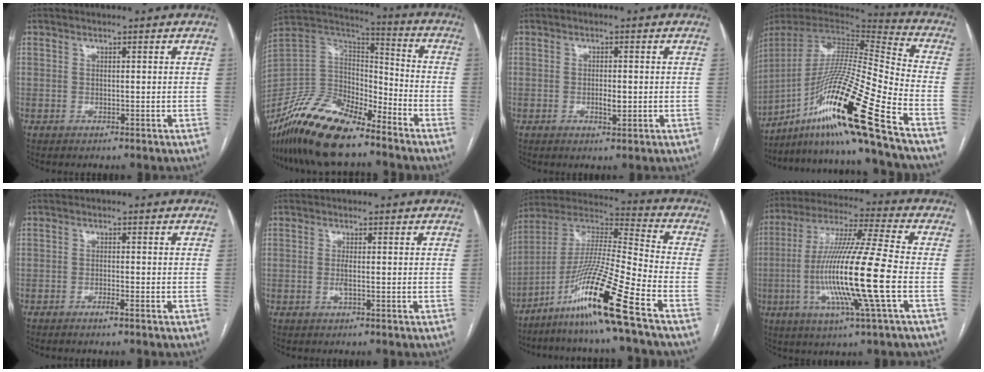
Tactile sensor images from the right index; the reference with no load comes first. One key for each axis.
{"total": 18.4, "fx": -14.2, "fy": 5.4, "fz": 10.4, "tx": -0.208, "ty": 0.004, "tz": -0.267}
{"total": 2.1, "fx": -0.5, "fy": 0.7, "fz": 2.0, "tx": -0.037, "ty": -0.001, "tz": -0.005}
{"total": 25.2, "fx": -15.2, "fy": -1.8, "fz": 20.0, "tx": -0.378, "ty": -0.031, "tz": -0.282}
{"total": 1.4, "fx": -1.0, "fy": 0.0, "fz": 1.0, "tx": -0.020, "ty": -0.001, "tz": -0.017}
{"total": 1.4, "fx": -0.3, "fy": 0.1, "fz": 1.4, "tx": -0.029, "ty": -0.003, "tz": -0.006}
{"total": 17.9, "fx": -10.4, "fy": -1.7, "fz": 14.4, "tx": -0.297, "ty": -0.021, "tz": -0.193}
{"total": 17.7, "fx": -3.8, "fy": -0.8, "fz": 17.3, "tx": -0.340, "ty": -0.012, "tz": -0.082}